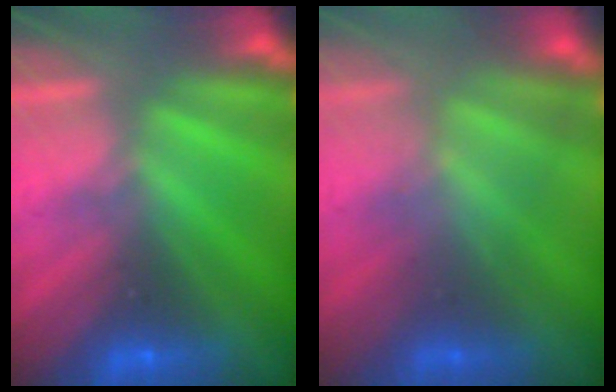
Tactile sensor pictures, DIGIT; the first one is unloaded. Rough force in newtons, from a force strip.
{"total": 3.6}